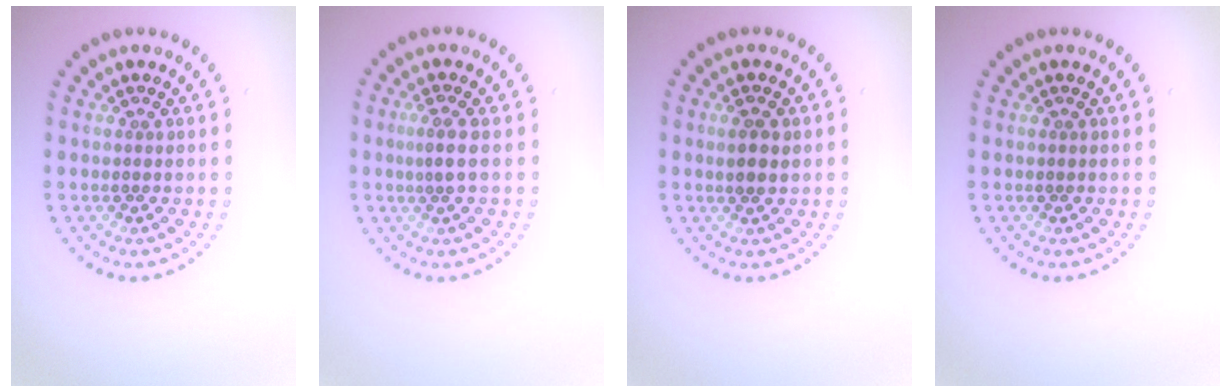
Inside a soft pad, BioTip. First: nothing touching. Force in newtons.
{"total": 1.7, "press": 1.2, "slide": 1.1}
{"total": 1.8, "press": 1.7, "slide": 0.4}
{"total": 0.0}